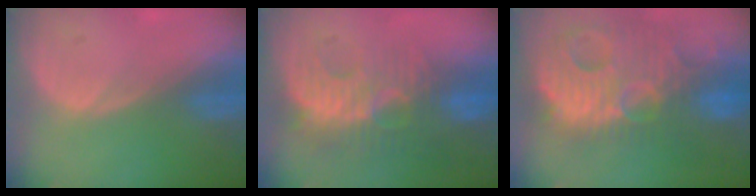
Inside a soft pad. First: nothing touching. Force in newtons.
{"total": 9.0, "press": 8.9, "slide": 1.6}
{"total": 14.7, "press": 12.8, "slide": 7.4}